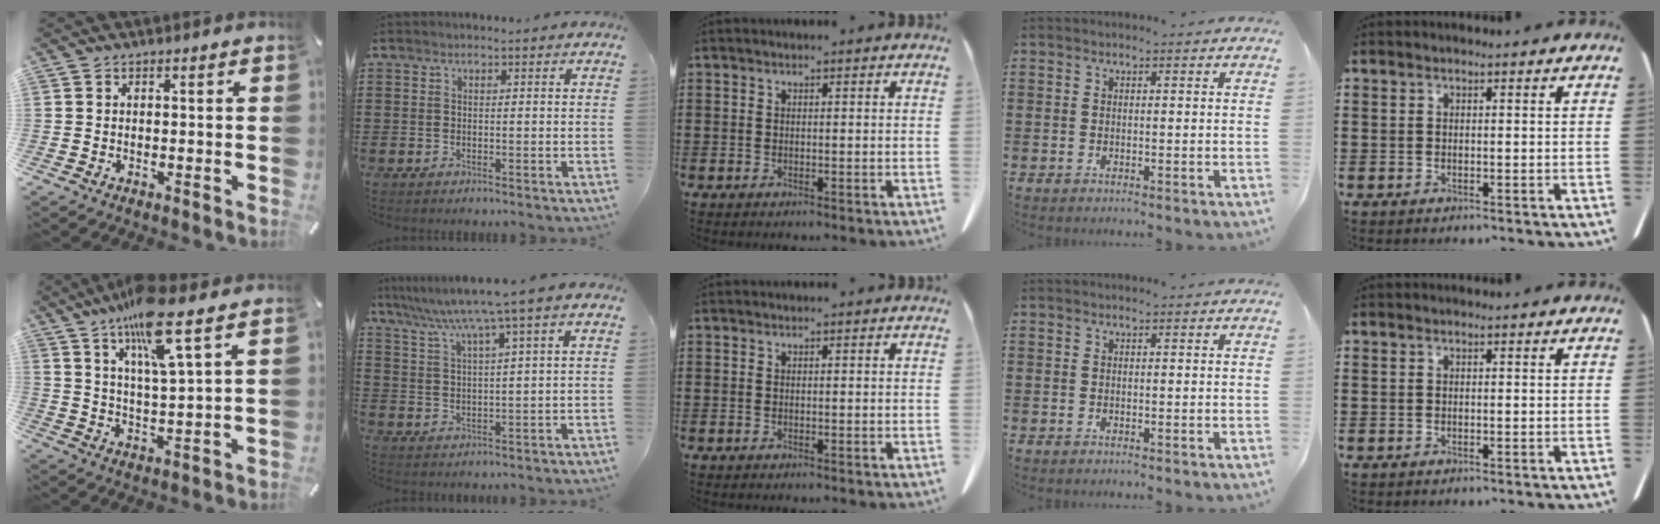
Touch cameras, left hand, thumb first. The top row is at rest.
{"thumb": {"total": 13.8, "force": [9.1, 1.7, 10.2], "torque": [-0.194, -0.033, 0.148]}, "index": {"total": 6.3, "force": [4.3, -0.6, 4.6], "torque": [-0.104, -0.023, 0.068]}}